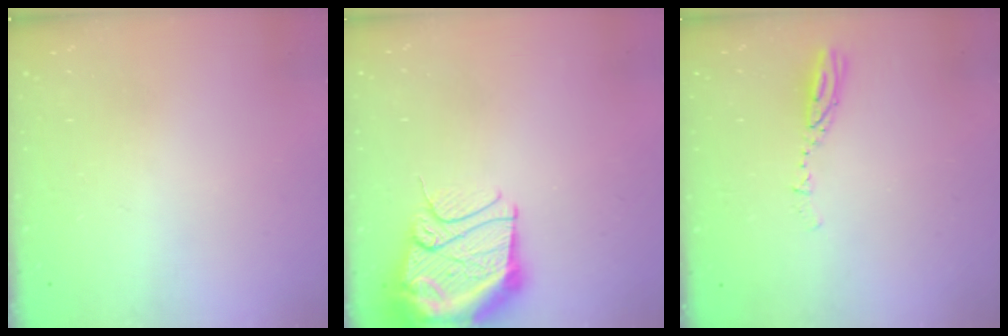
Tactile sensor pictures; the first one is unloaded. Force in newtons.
{"total": 17.9, "press": 16.5, "slide": 6.9}
{"total": 3.4, "press": 3.4, "slide": 0.2}